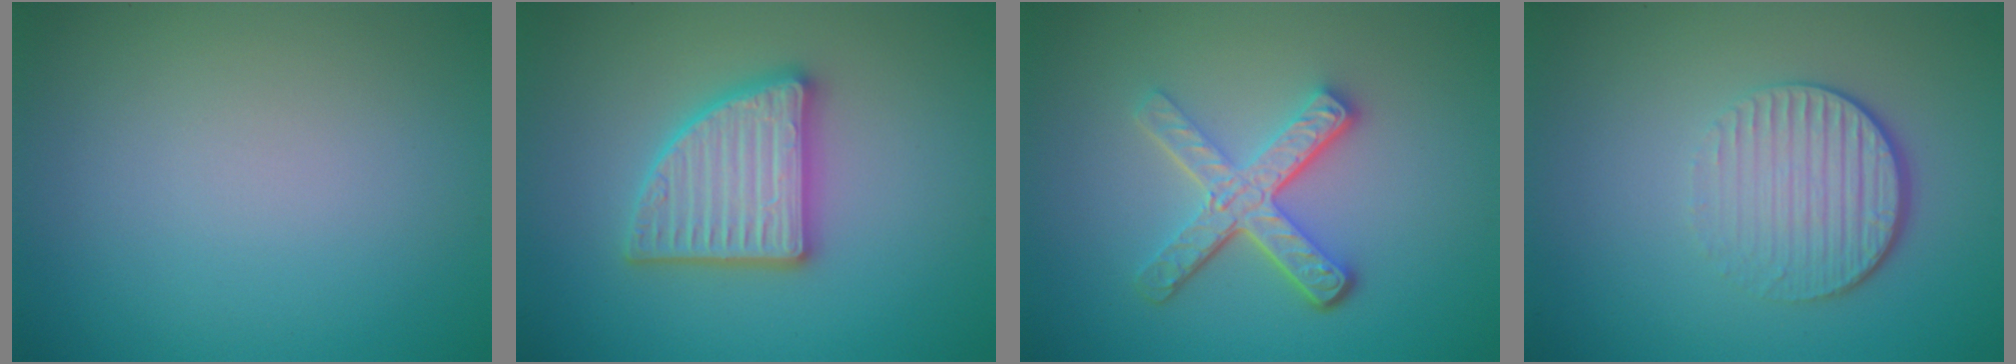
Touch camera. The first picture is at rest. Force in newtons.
{"total": 5.0, "press": 5.0, "slide": 0.7}
{"total": 4.9, "press": 3.5, "slide": 3.4}
{"total": 4.3, "press": 2.9, "slide": 3.2}